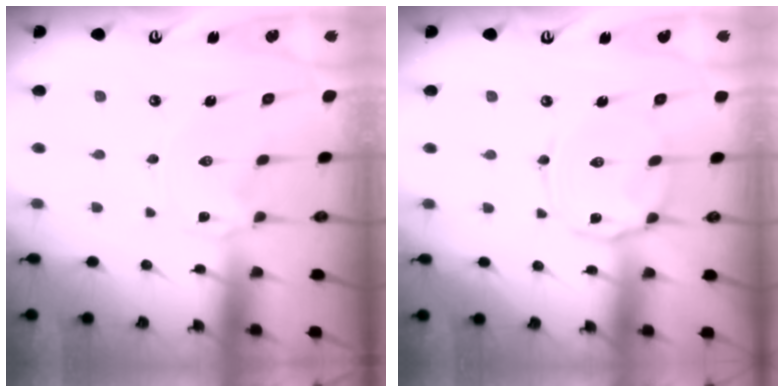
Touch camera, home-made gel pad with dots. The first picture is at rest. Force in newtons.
{"total": 5.9, "press": 5.9, "slide": 0.4}